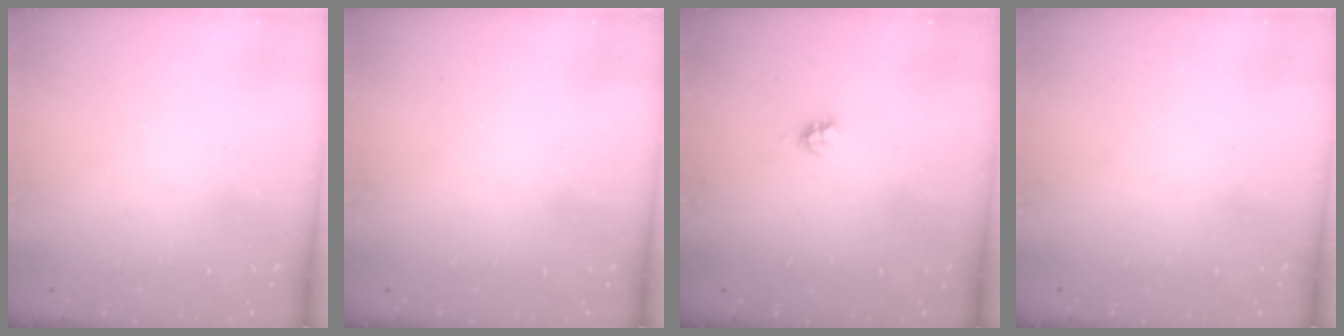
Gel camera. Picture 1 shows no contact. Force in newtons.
{"total": 0.0}
{"total": 2.7, "press": 2.7, "slide": 0.2}
{"total": 0.0}